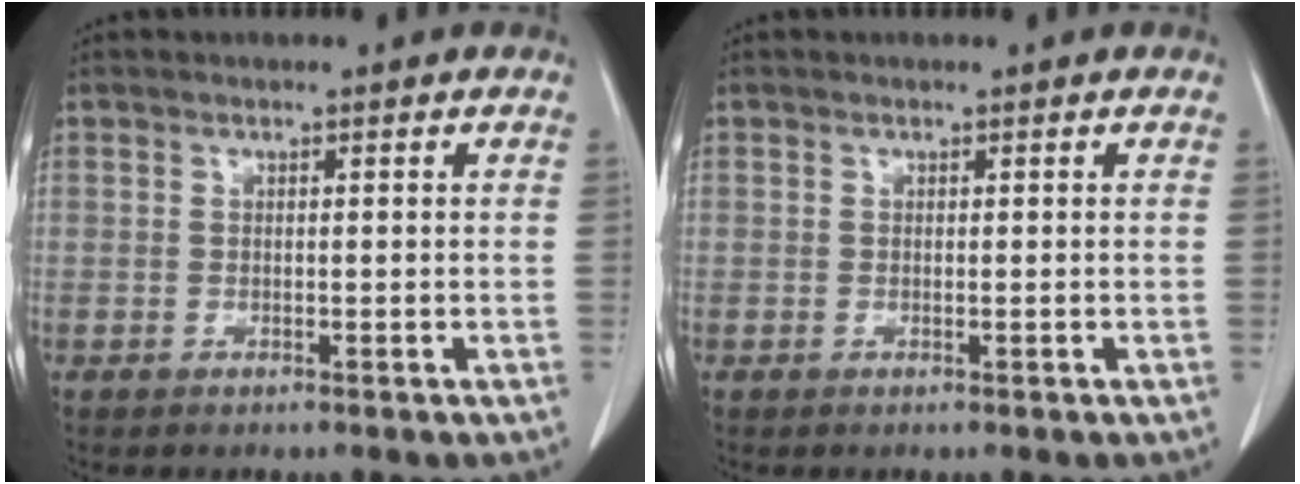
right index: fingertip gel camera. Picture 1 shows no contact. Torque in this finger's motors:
{"motor_torque": [0.00, 0.00, 0.00, 0.00]}